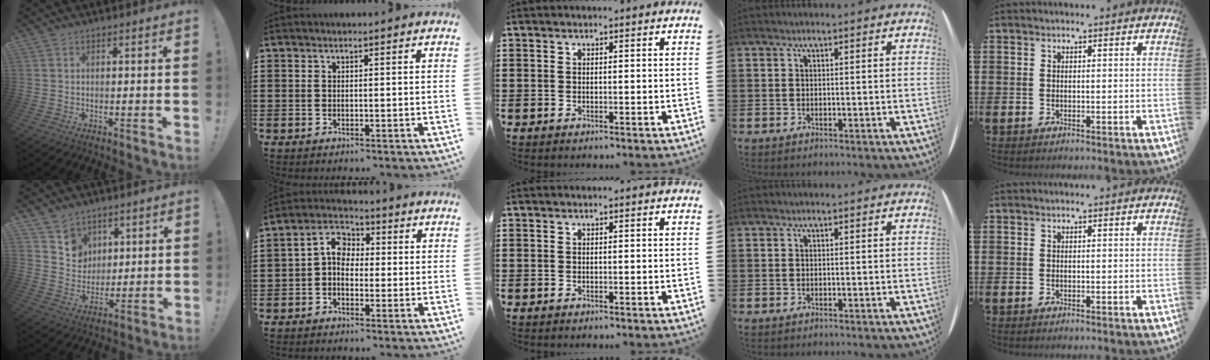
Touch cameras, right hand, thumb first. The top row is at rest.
{"thumb": {"total": 7.5, "force": [5.0, 5.6, 0.2], "torque": [-0.006, -0.047, 0.098]}, "index": {"total": 4.8, "force": [-0.2, 3.5, 3.2], "torque": [-0.084, 0.010, -0.012]}}